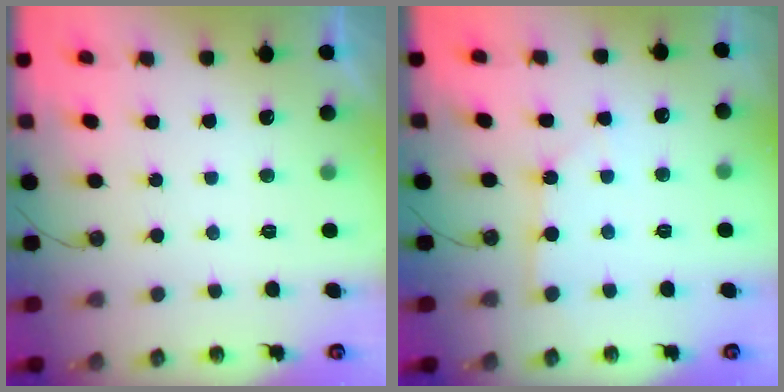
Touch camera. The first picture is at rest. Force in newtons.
{"total": 2.4, "press": 2.4, "slide": 0.4}